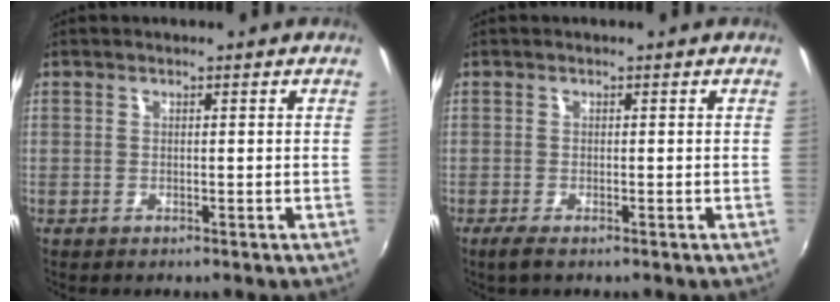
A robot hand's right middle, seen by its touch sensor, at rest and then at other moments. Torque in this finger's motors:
{"motor_torque": [0.44, -0.25, 0.03, 0.01]}